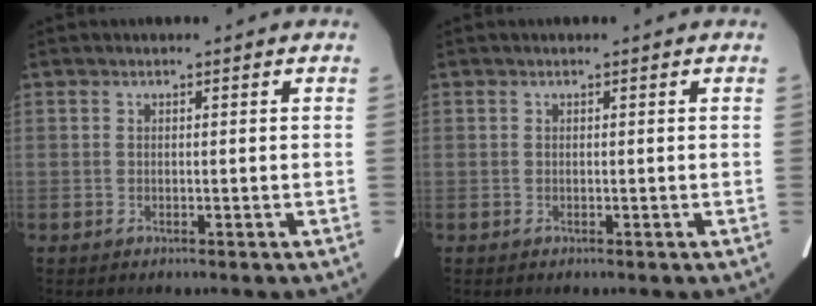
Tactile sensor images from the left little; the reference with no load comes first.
{"total": 0.0}